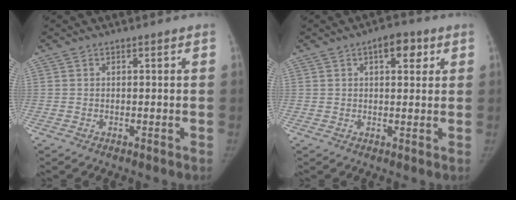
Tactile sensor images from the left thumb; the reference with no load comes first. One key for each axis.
{"total": 5.2, "fx": 2.3, "fy": 2.5, "fz": 3.9, "tx": -0.033, "ty": -0.003, "tz": 0.026}